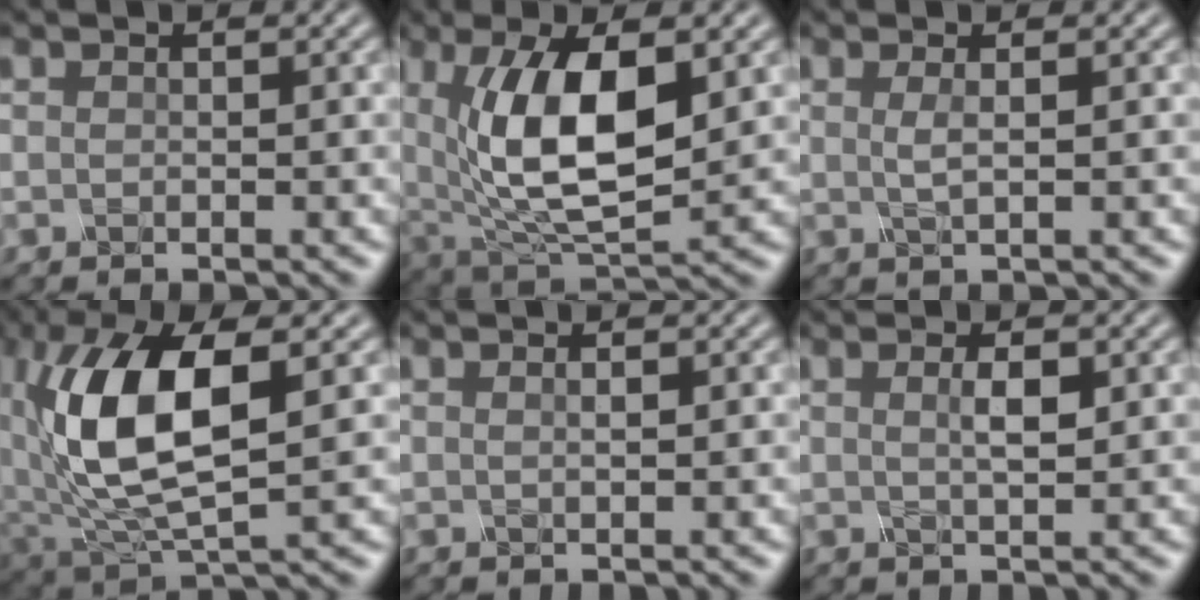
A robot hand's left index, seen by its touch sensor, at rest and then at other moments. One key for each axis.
{"total": 10.2, "fx": 1.7, "fy": 4.4, "fz": 9.1, "tx": -0.166, "ty": -0.002, "tz": 0.030}
{"total": 1.4, "fx": 0.4, "fy": 0.4, "fz": 1.3, "tx": -0.024, "ty": 0.000, "tz": 0.004}
{"total": 10.6, "fx": 1.6, "fy": 4.7, "fz": 9.3, "tx": -0.194, "ty": 0.004, "tz": 0.031}
{"total": 0.7, "fx": 0.3, "fy": 0.2, "fz": 0.6, "tx": -0.009, "ty": 0.002, "tz": 0.005}
{"total": 2.0, "fx": 0.6, "fy": 0.4, "fz": 1.9, "tx": -0.035, "ty": 0.002, "tz": 0.010}